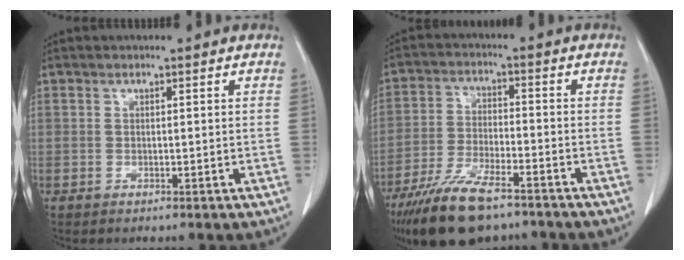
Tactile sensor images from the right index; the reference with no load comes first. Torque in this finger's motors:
{"motor_torque": [0.90, -0.84, 0.63, 0.19]}